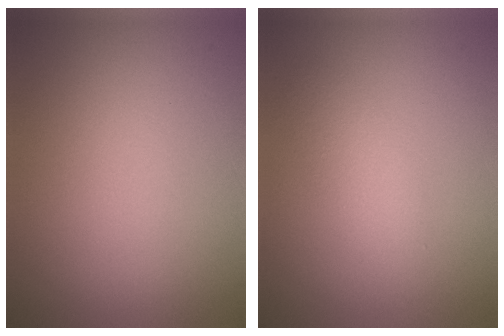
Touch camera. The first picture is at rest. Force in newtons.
{"total": 2.0, "press": 2.0, "slide": 0.1}